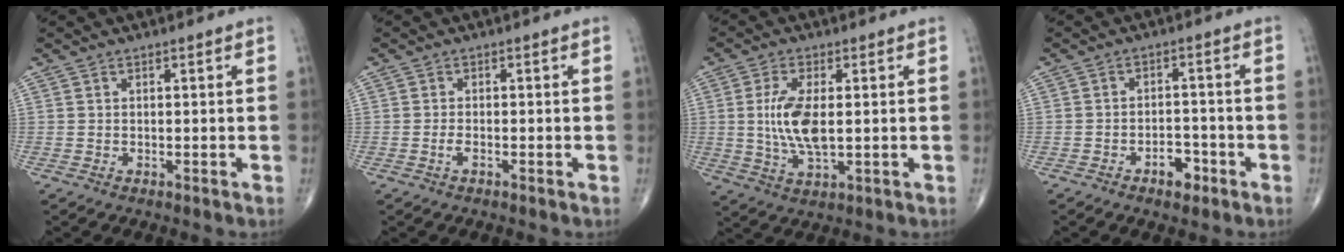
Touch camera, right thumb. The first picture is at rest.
{"total": 1.1, "force": [-0.5, 0.4, 0.9], "torque": [-0.021, 0.001, -0.011]}
{"total": 9.1, "force": [0.4, 3.8, 8.3], "torque": [-0.176, -0.012, 0.012]}
{"total": 4.2, "force": [-2.4, 2.4, 2.5], "torque": [-0.021, 0.020, -0.036]}